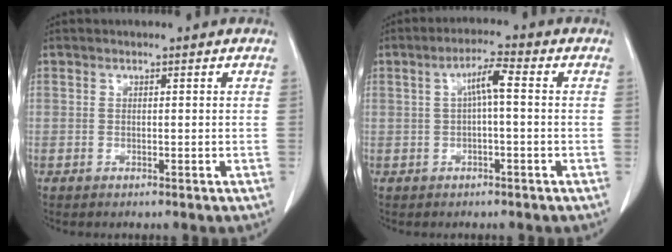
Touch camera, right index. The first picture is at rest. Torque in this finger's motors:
{"motor_torque": [0.62, -0.04, 0.16, 0.09]}